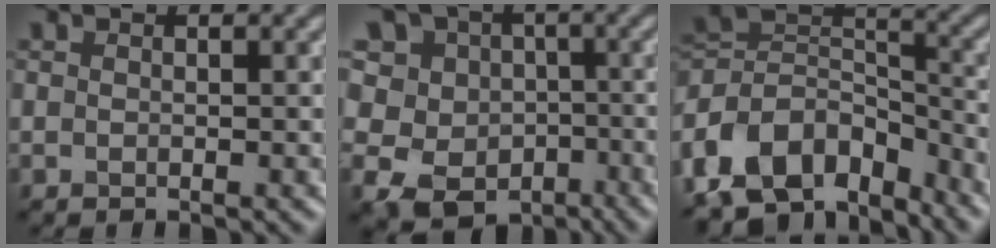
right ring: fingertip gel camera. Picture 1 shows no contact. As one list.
[{"total": 12.5, "force": [0.7, 11.3, 5.4], "torque": [-0.144, 0.045, -0.015]}, {"total": 10.5, "force": [-6.7, 6.3, 5.0], "torque": [-0.096, 0.019, -0.126]}]